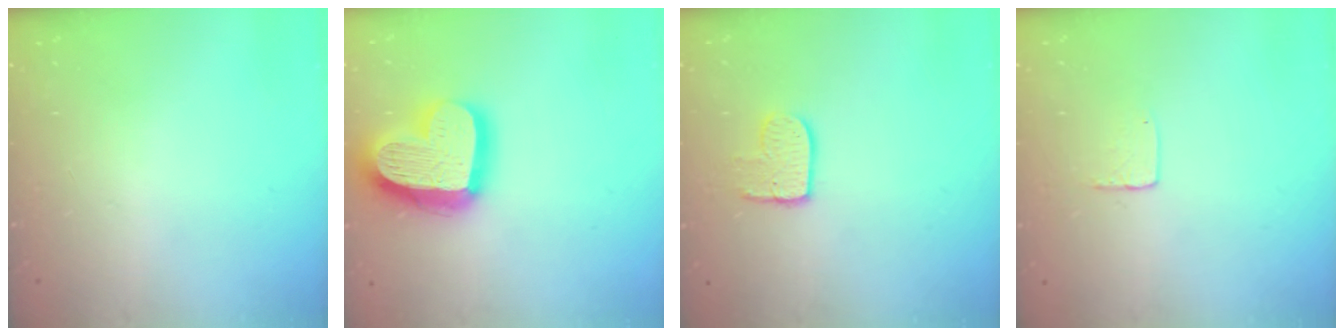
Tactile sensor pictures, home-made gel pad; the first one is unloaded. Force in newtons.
{"total": 21.6, "press": 21.5, "slide": 1.9}
{"total": 8.1, "press": 8.0, "slide": 0.6}
{"total": 3.9, "press": 3.9, "slide": 0.3}